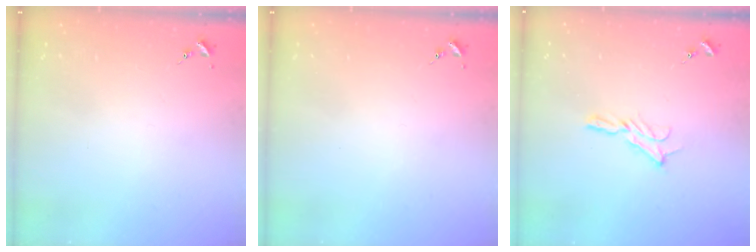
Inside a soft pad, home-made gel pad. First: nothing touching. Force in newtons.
{"total": 0.0}
{"total": 7.9, "press": 7.9, "slide": 0.2}